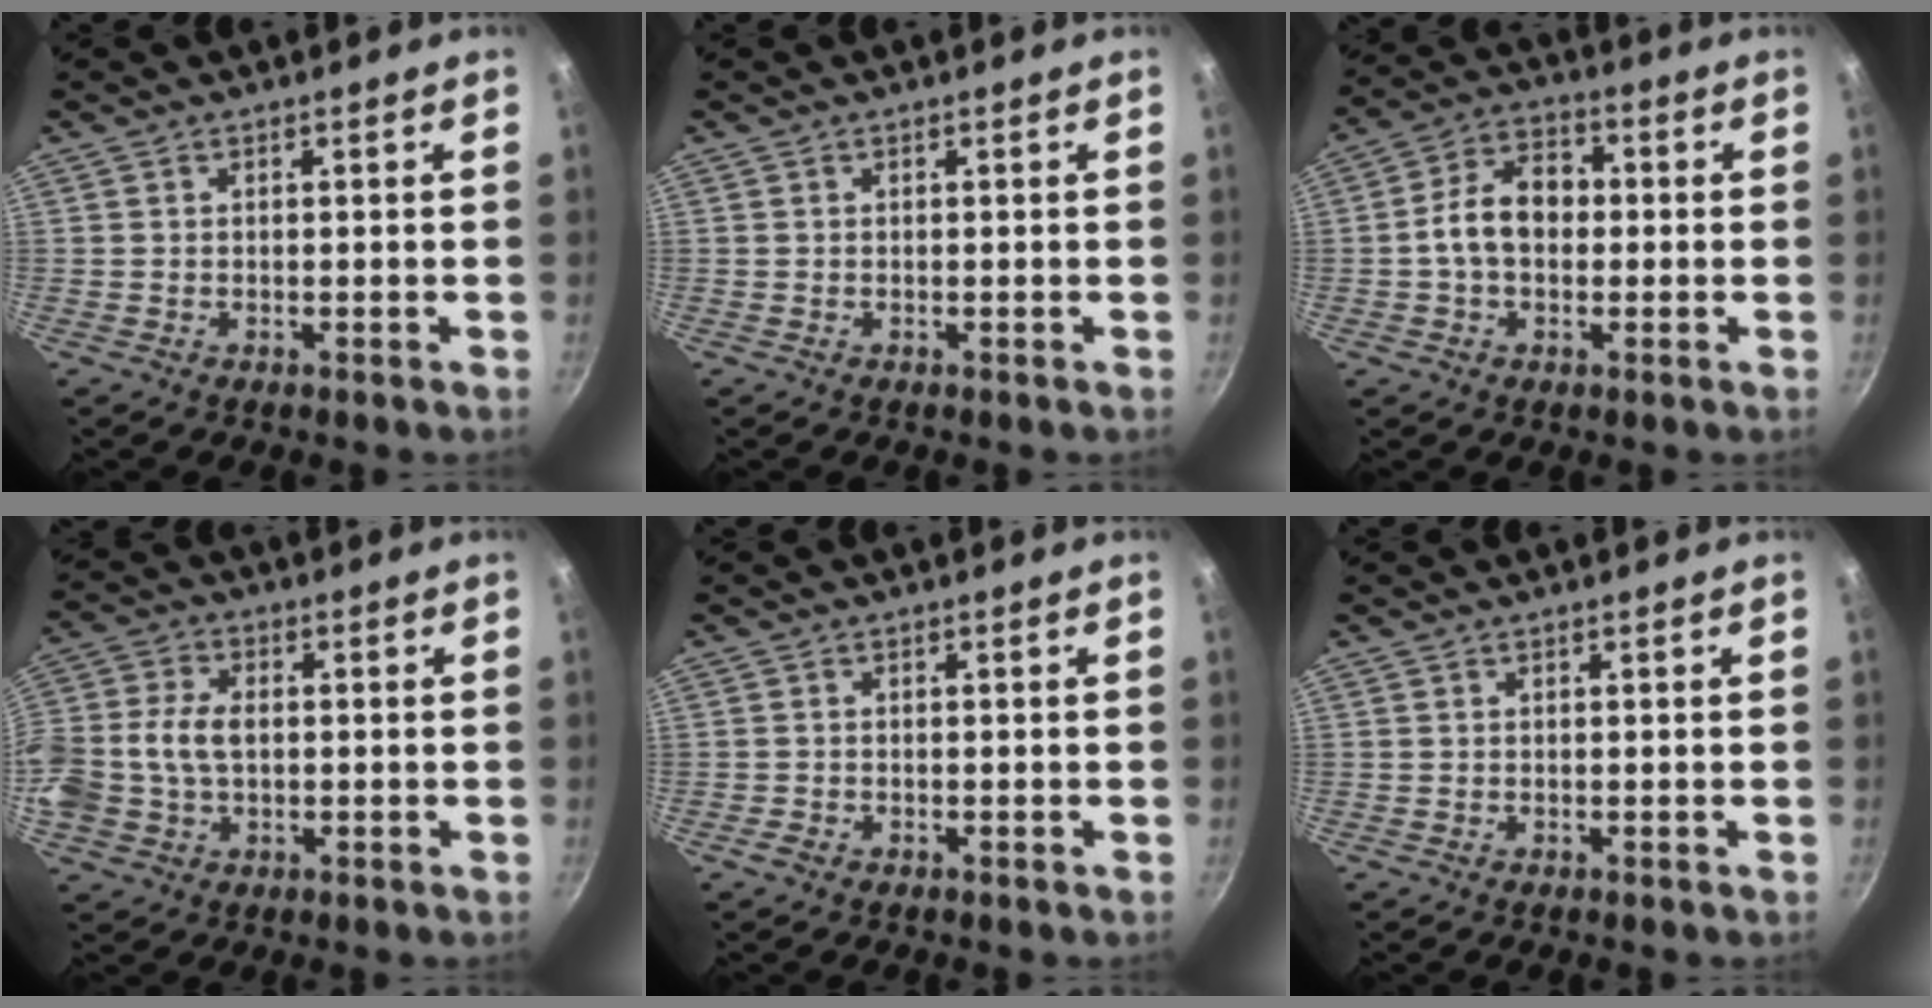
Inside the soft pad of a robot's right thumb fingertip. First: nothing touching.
{"total": 0.0}
{"total": 9.7, "force": [-0.3, 6.9, 6.8], "torque": [-0.088, 0.029, -0.019]}
{"total": 12.3, "force": [-0.4, 8.7, 8.7], "torque": [-0.185, 0.025, -0.018]}
{"total": 1.1, "force": [-0.7, 0.6, 0.4], "torque": [-0.015, 0.004, -0.014]}
{"total": 0.0}